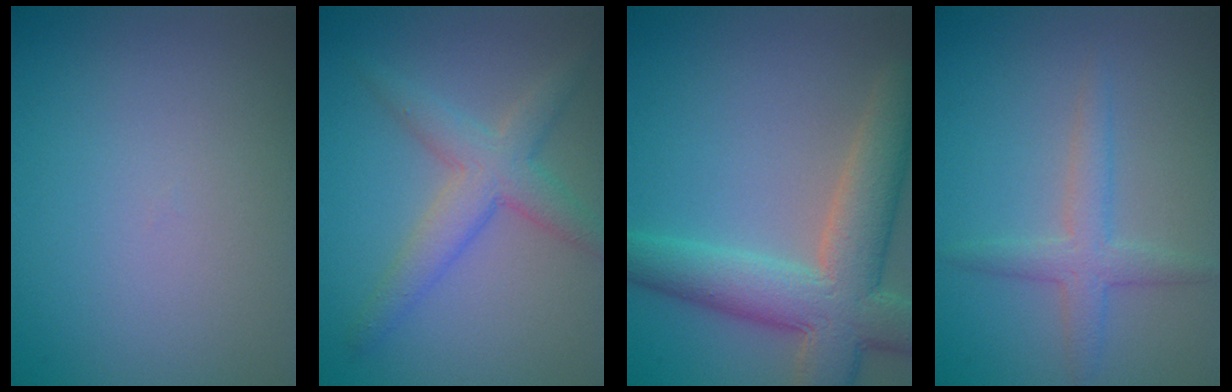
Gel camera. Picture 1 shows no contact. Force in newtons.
{"total": 4.1, "press": 4.1, "slide": 0.1}
{"total": 8.3, "press": 8.3, "slide": 0.7}
{"total": 2.6, "press": 2.6, "slide": 0.1}